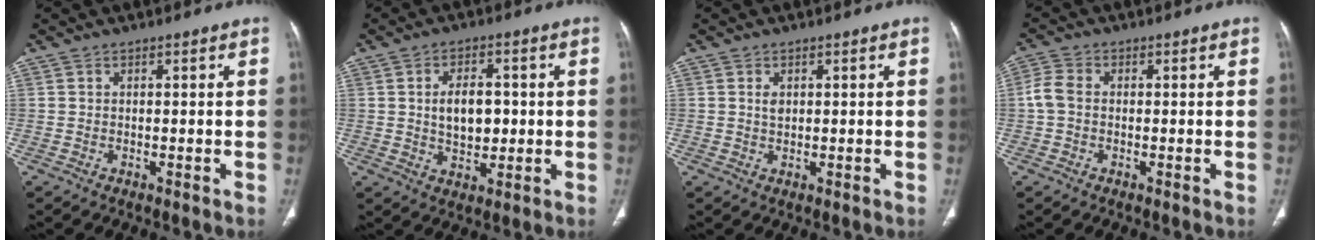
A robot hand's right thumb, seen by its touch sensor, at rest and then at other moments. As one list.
[{"total": 7.3, "force": [0.5, 4.4, 5.8], "torque": [-0.082, 0.000, 0.011]}, {"total": 1.5, "force": [0.5, 1.0, 1.0], "torque": [-0.012, -0.002, 0.009]}, {"total": 3.7, "force": [-0.3, 2.7, 2.5], "torque": [-0.061, 0.009, -0.014]}]